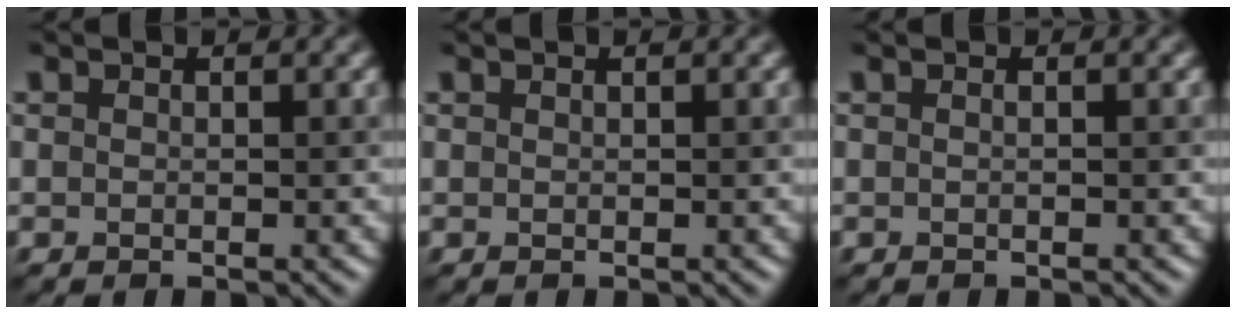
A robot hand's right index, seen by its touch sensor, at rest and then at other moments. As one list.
[{"total": 0.0}, {"total": 0.6, "force": [0.0, 0.2, 0.6], "torque": [-0.006, -0.006, -0.007]}]